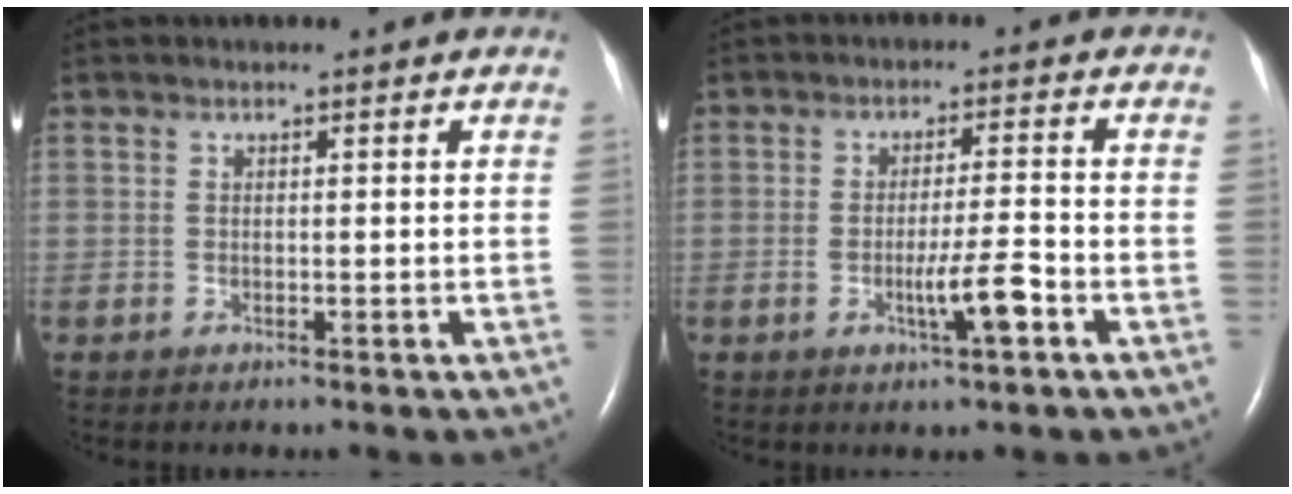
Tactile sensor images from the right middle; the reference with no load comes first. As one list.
[{"total": 5.3, "force": [-2.2, 0.0, 4.8], "torque": [-0.083, -0.007, -0.039]}]